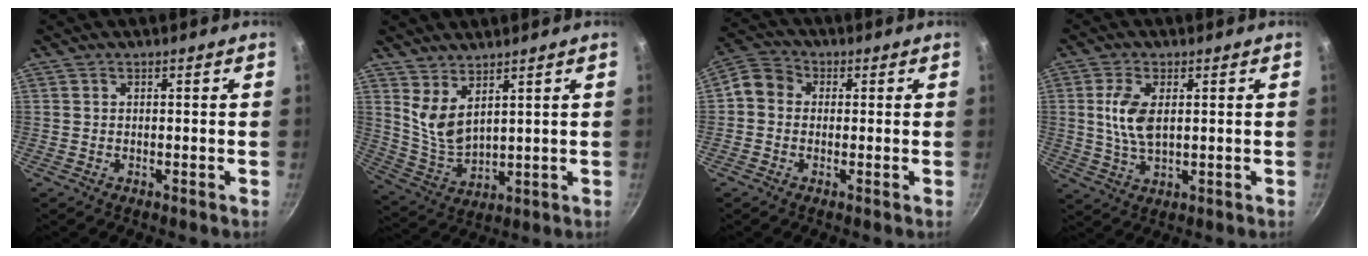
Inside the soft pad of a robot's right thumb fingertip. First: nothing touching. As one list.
[{"total": 7.1, "force": [4.6, 3.0, 4.6], "torque": [-0.079, -0.051, 0.104]}, {"total": 5.6, "force": [-0.1, 4.9, 2.7], "torque": [-0.038, 0.015, -0.025]}, {"total": 7.5, "force": [1.3, 3.9, 6.3], "torque": [-0.126, -0.002, 0.029]}]